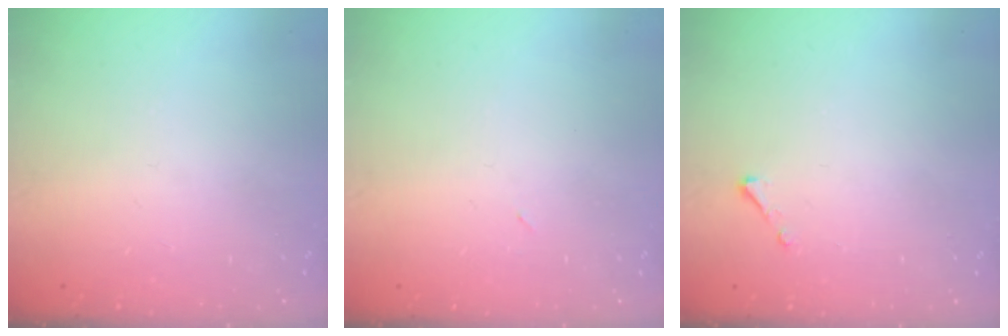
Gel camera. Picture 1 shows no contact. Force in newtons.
{"total": 2.4, "press": 2.3, "slide": 0.8}
{"total": 2.5, "press": 2.5, "slide": 0.3}